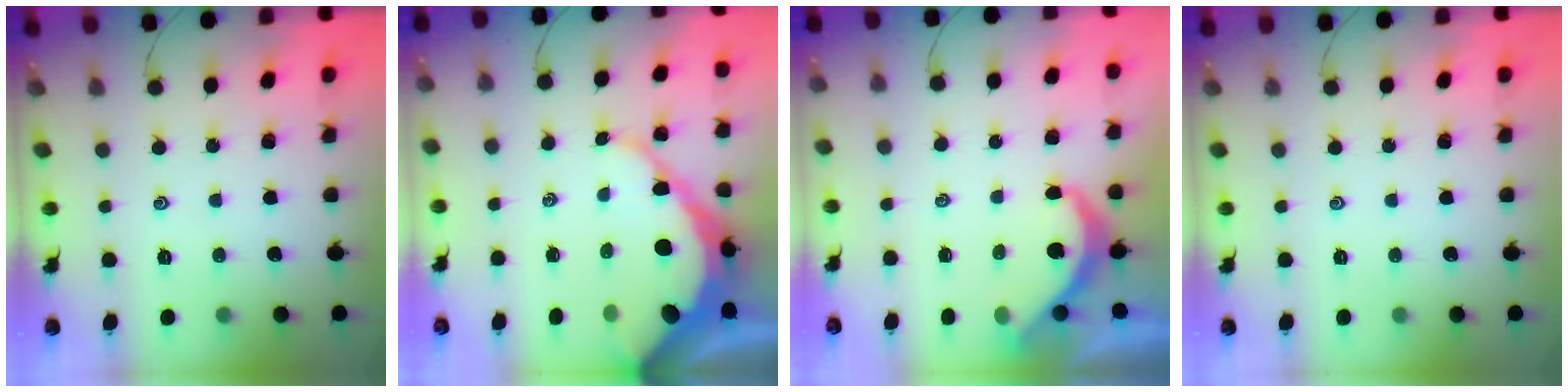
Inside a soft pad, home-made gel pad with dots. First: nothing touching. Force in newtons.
{"total": 14.1, "press": 14.0, "slide": 1.2}
{"total": 6.4, "press": 6.4, "slide": 0.1}
{"total": 0.0}